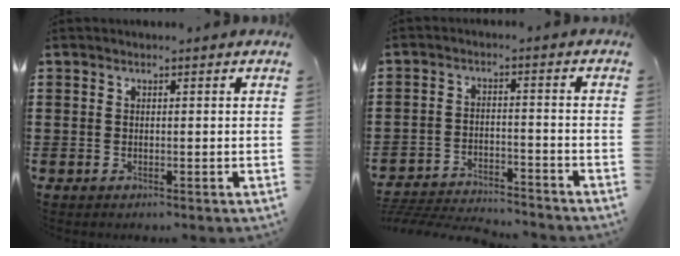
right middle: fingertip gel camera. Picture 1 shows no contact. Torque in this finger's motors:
{"motor_torque": [2.14, 0.00, 0.17, 0.09]}